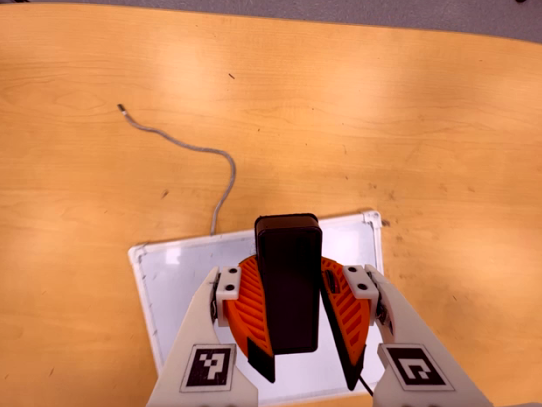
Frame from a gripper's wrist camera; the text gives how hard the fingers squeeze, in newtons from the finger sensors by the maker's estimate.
{"total": 9.7, "left": 9.9, "right": 9.5}